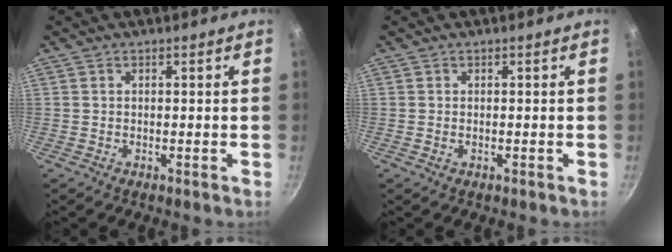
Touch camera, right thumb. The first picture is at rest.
{"total": 0.6, "force": [-0.2, 0.3, 0.5], "torque": [-0.008, 0.001, -0.002]}